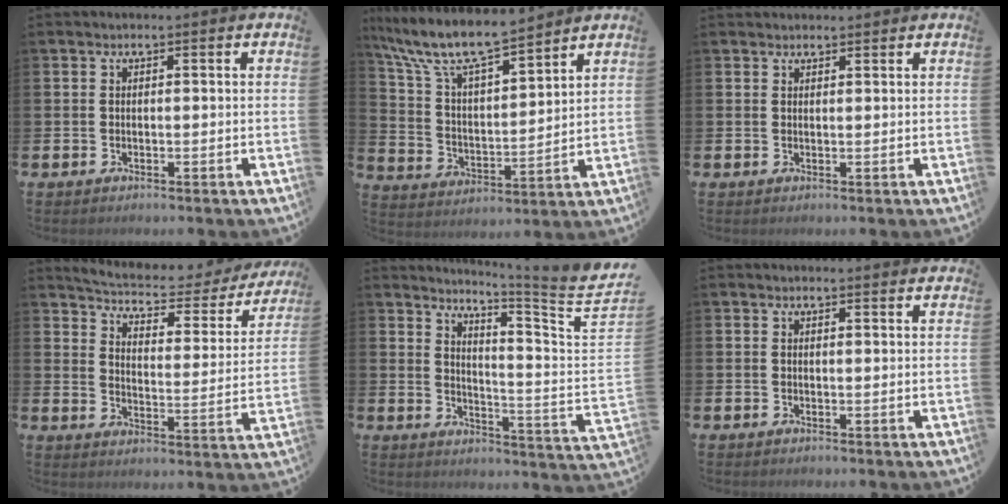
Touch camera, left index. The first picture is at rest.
{"total": 10.0, "force": [9.0, 1.7, 4.0], "torque": [-0.121, -0.053, 0.157]}
{"total": 1.2, "force": [1.1, 0.3, 0.0], "torque": [0.007, -0.001, 0.019]}
{"total": 5.0, "force": [4.6, 1.1, 1.4], "torque": [-0.060, -0.037, 0.073]}
{"total": 5.0, "force": [3.8, -1.0, 3.0], "torque": [-0.051, -0.065, 0.048]}
{"total": 0.8, "force": [0.8, 0.0, 0.0], "torque": [0.009, -0.006, 0.014]}